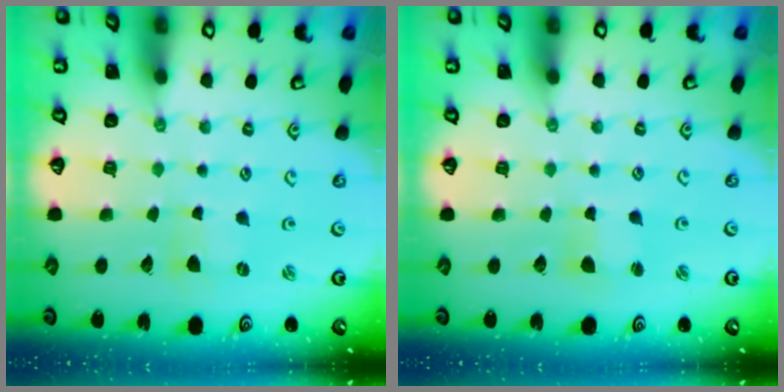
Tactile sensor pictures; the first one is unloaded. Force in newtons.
{"total": 2.5, "press": 2.5, "slide": 0.3}